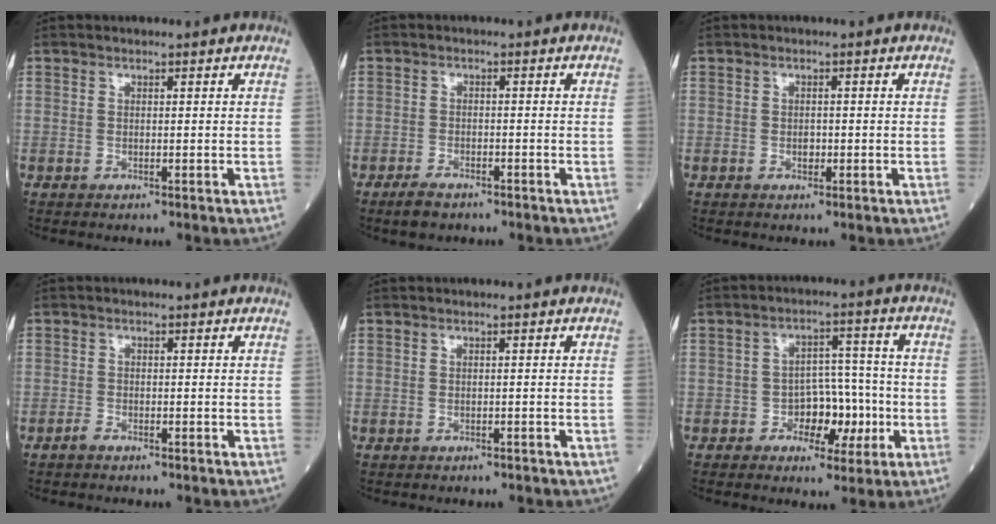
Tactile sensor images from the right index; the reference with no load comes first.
{"total": 3.1, "force": [-2.4, 1.2, 1.5], "torque": [-0.036, -0.003, -0.039]}
{"total": 1.0, "force": [-0.3, 0.7, 0.7], "torque": [-0.013, 0.001, -0.005]}
{"total": 1.1, "force": [-1.0, 0.3, 0.4], "torque": [-0.013, 0.000, -0.016]}
{"total": 2.8, "force": [-2.4, 1.1, 1.1], "torque": [-0.020, -0.004, -0.022]}
{"total": 6.9, "force": [-2.2, 4.3, 5.0], "torque": [-0.069, 0.017, -0.033]}